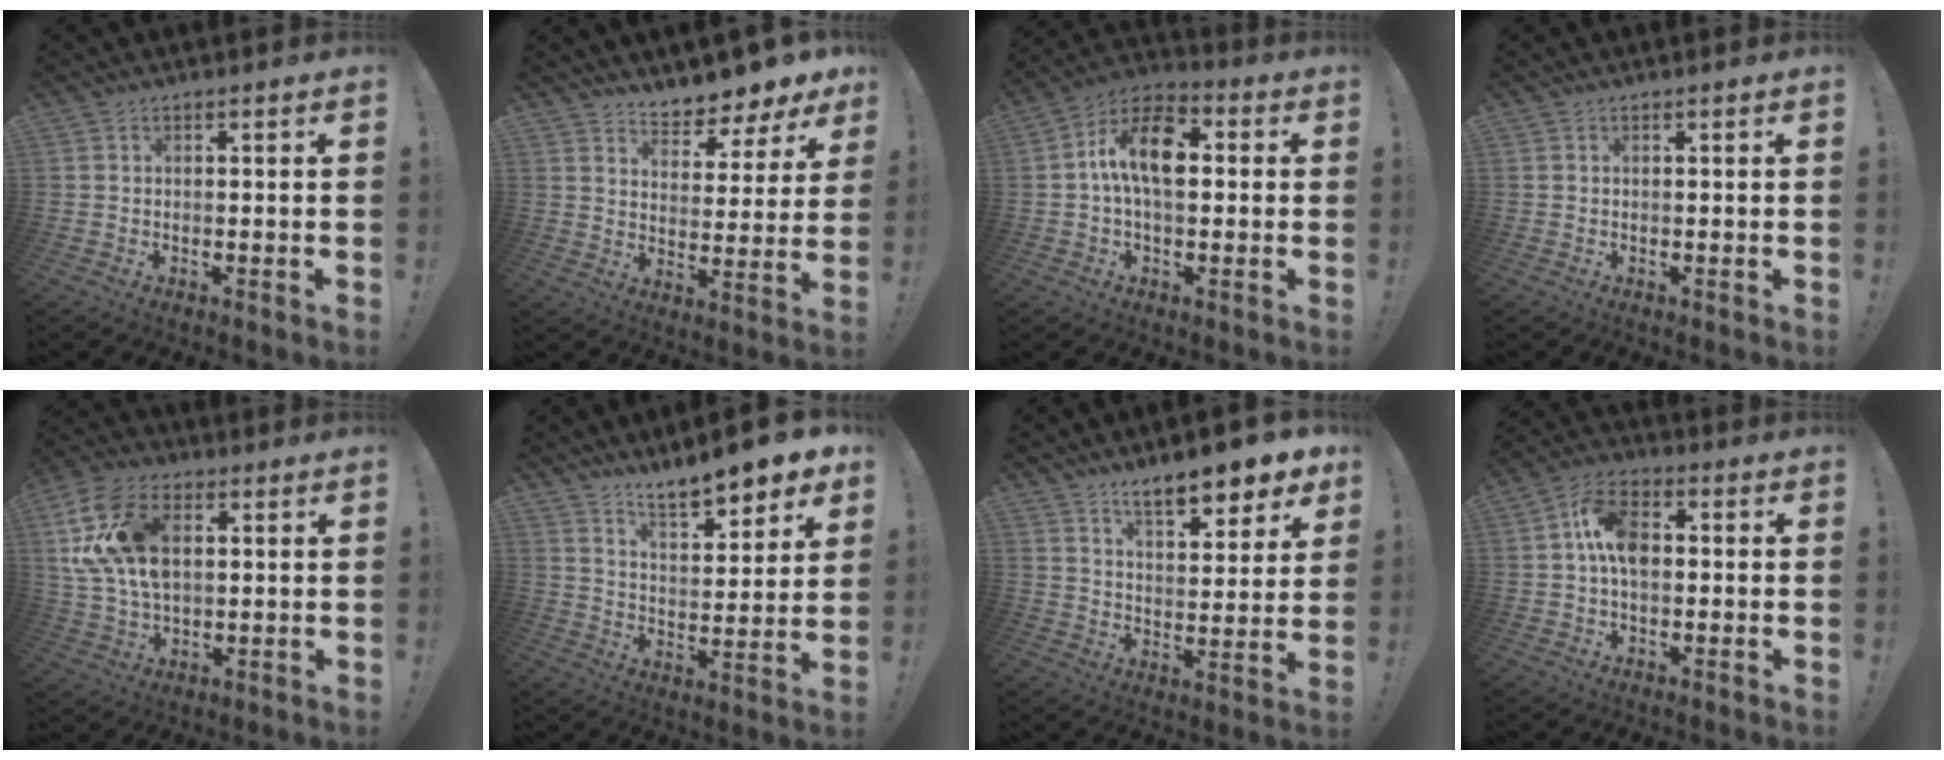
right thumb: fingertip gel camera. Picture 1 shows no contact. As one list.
[{"total": 6.8, "force": [6.2, 2.1, 1.9], "torque": [-0.016, -0.072, 0.109]}, {"total": 13.6, "force": [1.7, 7.6, 11.2], "torque": [-0.190, 0.012, 0.031]}, {"total": 0.0}, {"total": 19.2, "force": [5.1, 12.3, 13.8], "torque": [-0.273, -0.005, 0.093]}, {"total": 10.2, "force": [9.1, 1.7, 4.3], "torque": [-0.074, -0.074, 0.157]}, {"total": 11.1, "force": [8.5, 2.9, 6.5], "torque": [-0.102, -0.060, 0.145]}, {"total": 10.6, "force": [0.8, 6.8, 8.2], "torque": [-0.148, 0.014, 0.017]}]